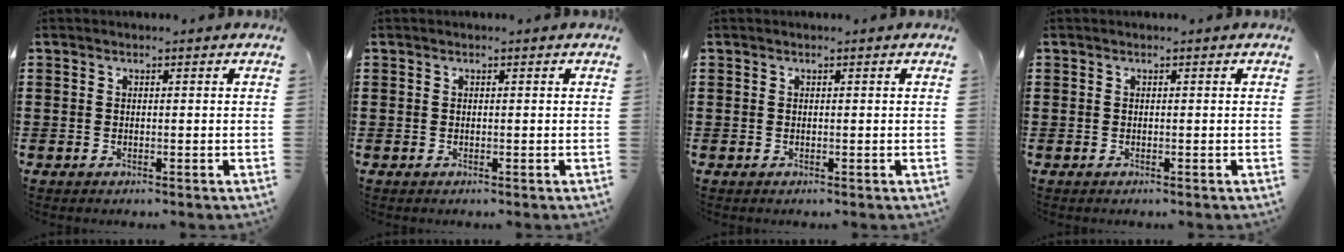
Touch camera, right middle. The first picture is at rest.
{"total": 0.0}
{"total": 0.0}
{"total": 0.0}